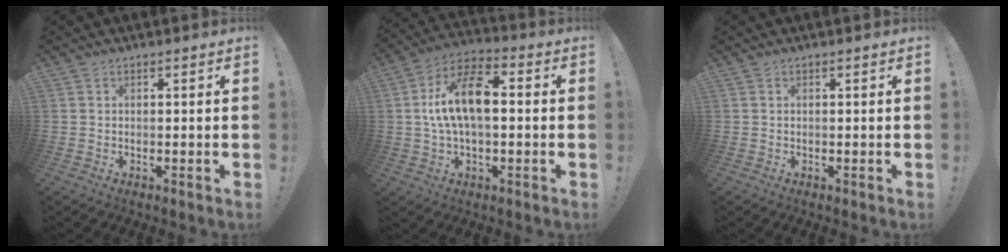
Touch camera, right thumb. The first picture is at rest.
{"total": 13.9, "force": [1.1, 7.1, 12.0], "torque": [-0.206, 0.010, 0.020]}
{"total": 0.0}